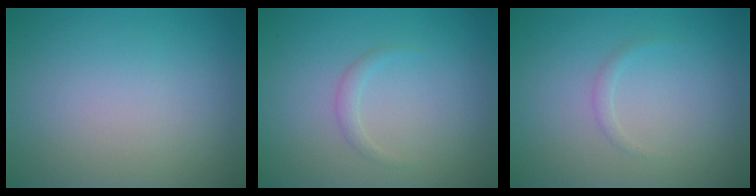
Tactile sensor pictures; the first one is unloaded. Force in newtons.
{"total": 0.8, "press": 0.8, "slide": 0.0}
{"total": 0.7, "press": 0.7, "slide": 0.0}